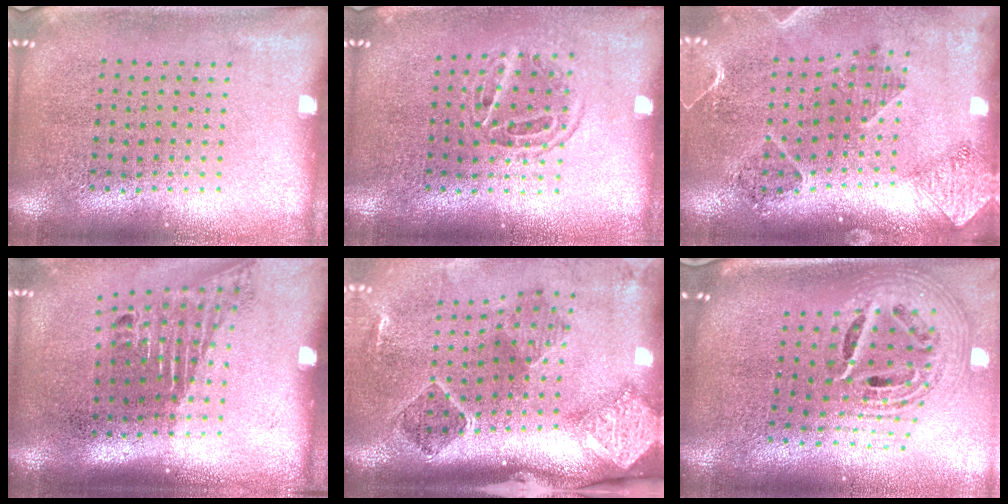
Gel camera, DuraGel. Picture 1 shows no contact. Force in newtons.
{"total": 1.1, "press": 1.0, "slide": 0.5}
{"total": 1.6, "press": 1.5, "slide": 0.4}
{"total": 1.6, "press": 1.2, "slide": 1.1}
{"total": 3.0, "press": 1.9, "slide": 2.3}
{"total": 2.7, "press": 1.8, "slide": 2.0}